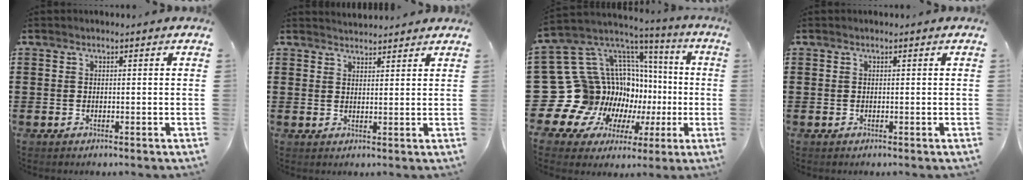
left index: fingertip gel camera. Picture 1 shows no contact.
{"total": 2.1, "force": [2.1, 0.1, 0.0], "torque": [-0.005, -0.002, 0.042]}
{"total": 18.2, "force": [-0.5, 16.3, 8.1], "torque": [-0.207, -0.062, 0.056]}
{"total": 0.0}